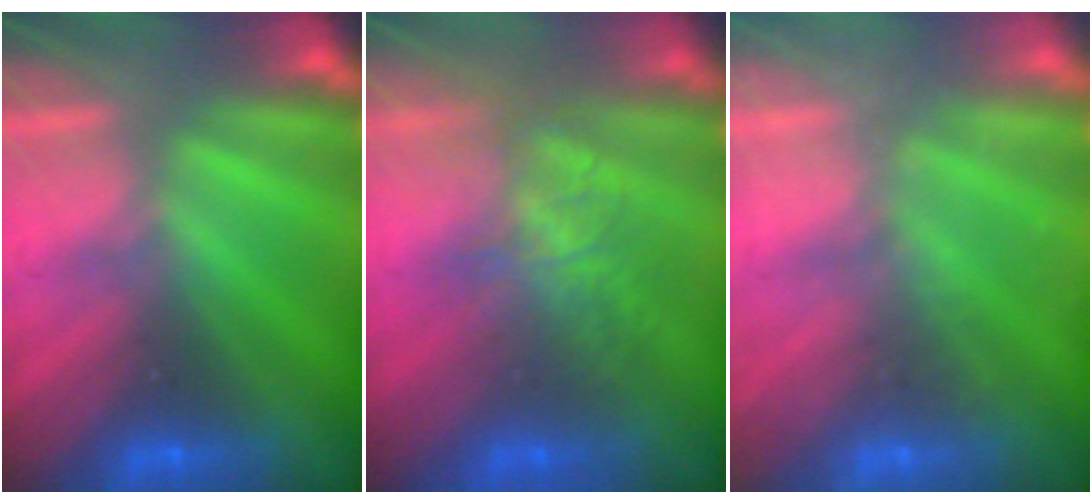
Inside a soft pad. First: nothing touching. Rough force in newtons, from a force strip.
{"total": 4.4}
{"total": 1.9}